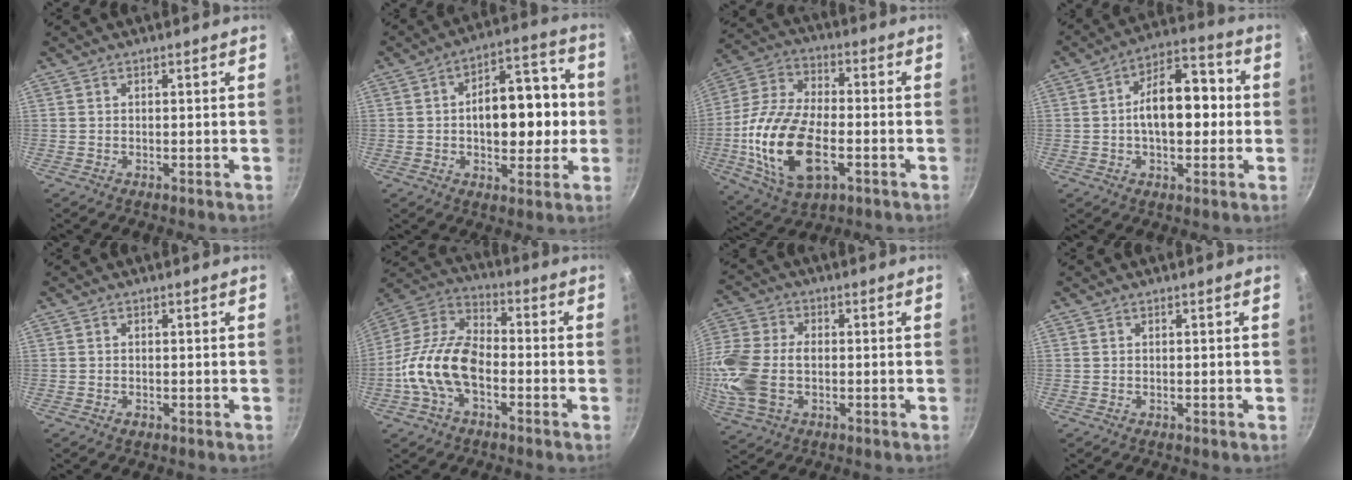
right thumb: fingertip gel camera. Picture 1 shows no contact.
{"total": 15.9, "force": [-0.5, 9.3, 12.9], "torque": [-0.139, 0.035, -0.013]}
{"total": 20.3, "force": [-4.7, 10.9, 16.5], "torque": [-0.325, 0.018, -0.089]}
{"total": 14.2, "force": [-0.2, 8.2, 11.5], "torque": [-0.135, 0.036, -0.016]}
{"total": 1.1, "force": [-0.6, 0.8, 0.6], "torque": [-0.008, 0.001, -0.010]}
{"total": 14.9, "force": [-4.2, 8.5, 11.5], "torque": [-0.199, 0.048, -0.098]}
{"total": 15.3, "force": [-2.1, 10.2, 11.2], "torque": [-0.247, 0.021, -0.048]}
{"total": 0.0}